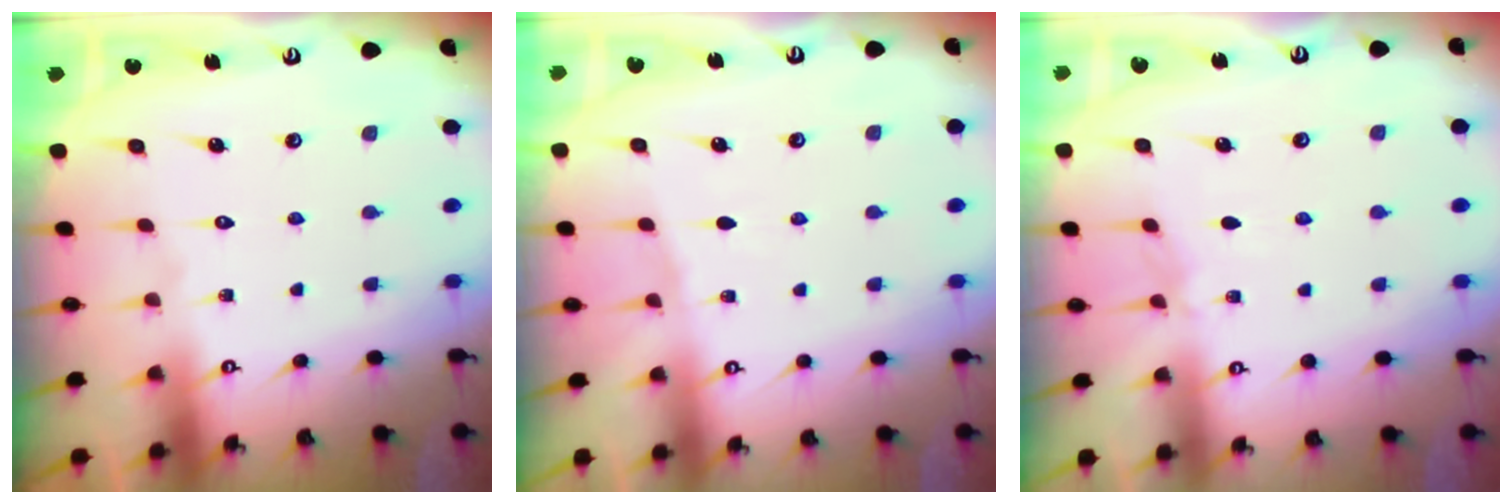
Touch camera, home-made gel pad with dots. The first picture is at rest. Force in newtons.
{"total": 3.0, "press": 2.9, "slide": 0.4}
{"total": 3.0, "press": 3.0, "slide": 0.5}